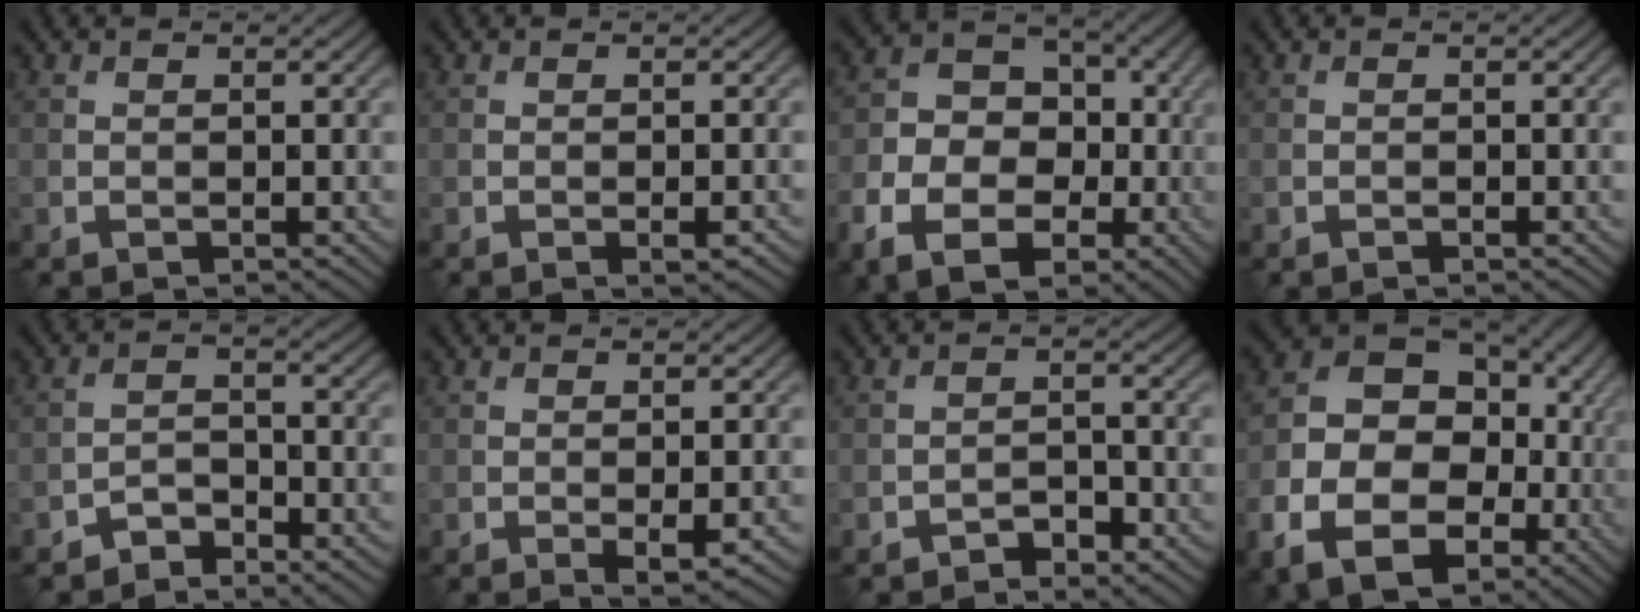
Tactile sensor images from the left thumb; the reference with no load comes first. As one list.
[{"total": 1.3, "force": [-0.6, 0.2, 1.1], "torque": [-0.017, 0.000, -0.007]}, {"total": 10.5, "force": [-3.4, 7.7, 6.2], "torque": [-0.119, -0.024, -0.076]}, {"total": 0.0}, {"total": 3.4, "force": [-3.0, 1.2, 1.2], "torque": [-0.020, 0.008, -0.062]}, {"total": 3.5, "force": [-1.4, 1.1, 3.0], "torque": [-0.046, -0.003, -0.018]}, {"total": 2.4, "force": [-1.9, 1.0, 1.1], "torque": [-0.012, 0.007, -0.038]}, {"total": 17.0, "force": [-4.2, 12.8, 10.3], "torque": [-0.182, -0.041, -0.070]}]